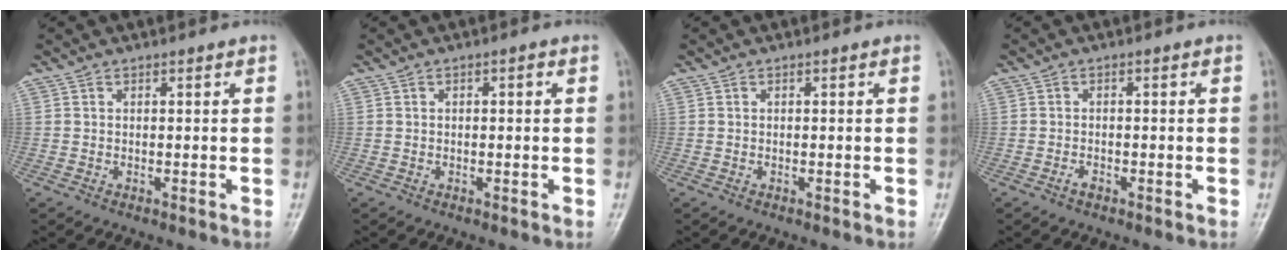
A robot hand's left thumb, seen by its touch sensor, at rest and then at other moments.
{"total": 1.2, "force": [0.2, 0.5, 1.1], "torque": [-0.012, 0.002, 0.000]}
{"total": 0.0}
{"total": 1.4, "force": [-1.0, 0.6, 0.8], "torque": [-0.016, 0.007, -0.018]}